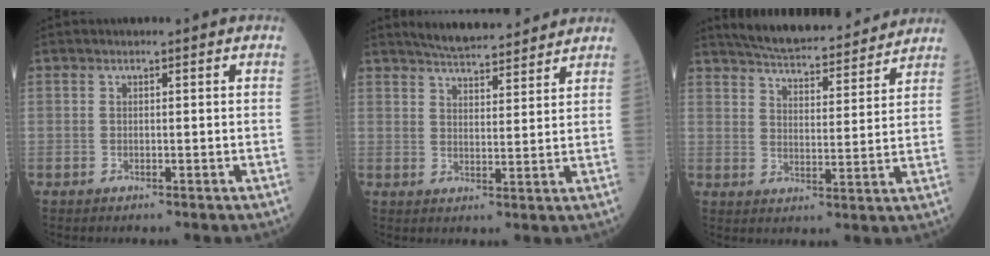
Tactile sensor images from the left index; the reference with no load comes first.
{"total": 10.1, "force": [9.4, 1.3, 3.4], "torque": [-0.052, 0.012, 0.137]}
{"total": 16.9, "force": [15.6, 2.5, 6.0], "torque": [-0.089, 0.009, 0.221]}